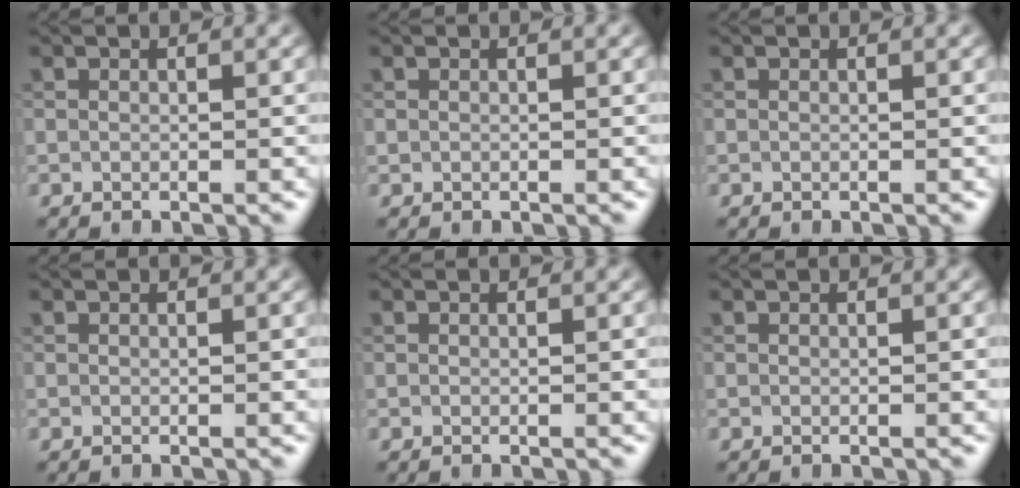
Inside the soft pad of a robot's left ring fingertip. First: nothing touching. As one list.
[{"total": 0.0}, {"total": 0.0}, {"total": 0.0}, {"total": 0.0}, {"total": 0.0}]